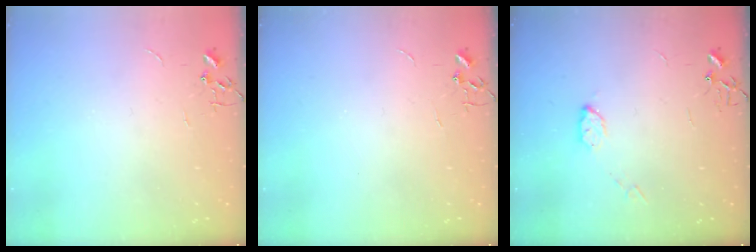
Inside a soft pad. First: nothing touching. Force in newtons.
{"total": 0.0}
{"total": 5.2, "press": 5.2, "slide": 0.3}